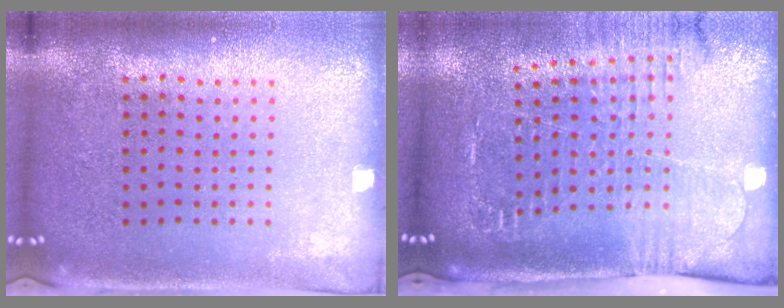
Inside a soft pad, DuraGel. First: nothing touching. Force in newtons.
{"total": 2.1, "press": 1.9, "slide": 0.9}